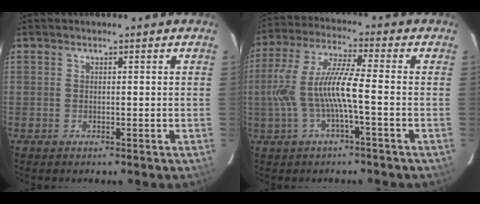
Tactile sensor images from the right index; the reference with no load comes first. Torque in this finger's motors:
{"motor_torque": [0.74, -0.47, 0.71, 0.21]}